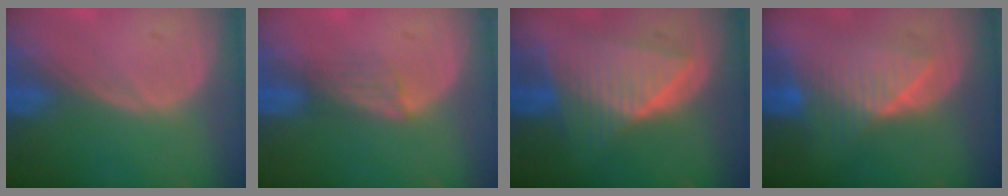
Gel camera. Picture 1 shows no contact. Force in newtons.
{"total": 2.8, "press": 2.5, "slide": 1.4}
{"total": 8.2, "press": 8.2, "slide": 0.4}
{"total": 6.6, "press": 6.6, "slide": 0.5}